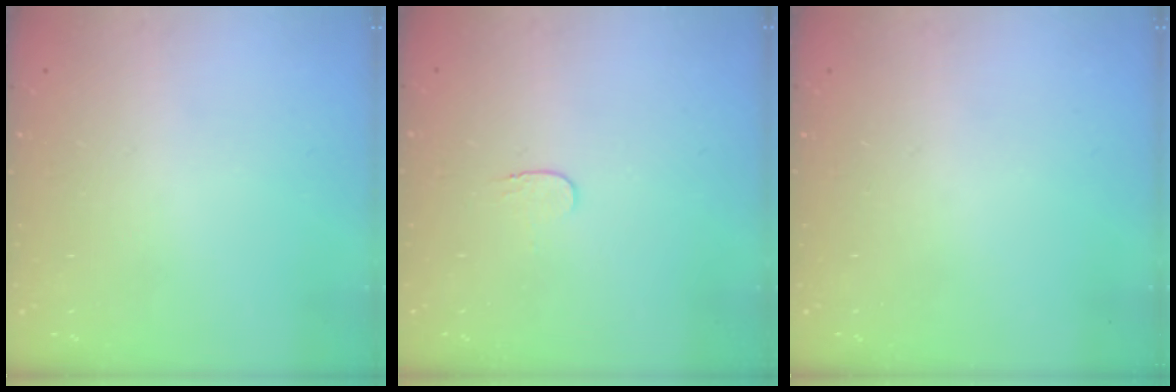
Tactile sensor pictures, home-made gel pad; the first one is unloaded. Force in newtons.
{"total": 3.5, "press": 3.5, "slide": 0.4}
{"total": 0.0}